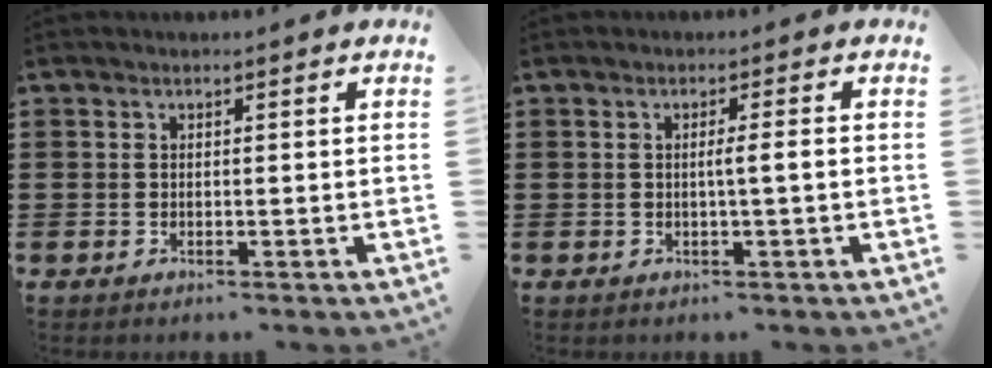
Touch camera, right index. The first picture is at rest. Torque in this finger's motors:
{"motor_torque": [0.52, -0.51, 0.09, 0.06]}